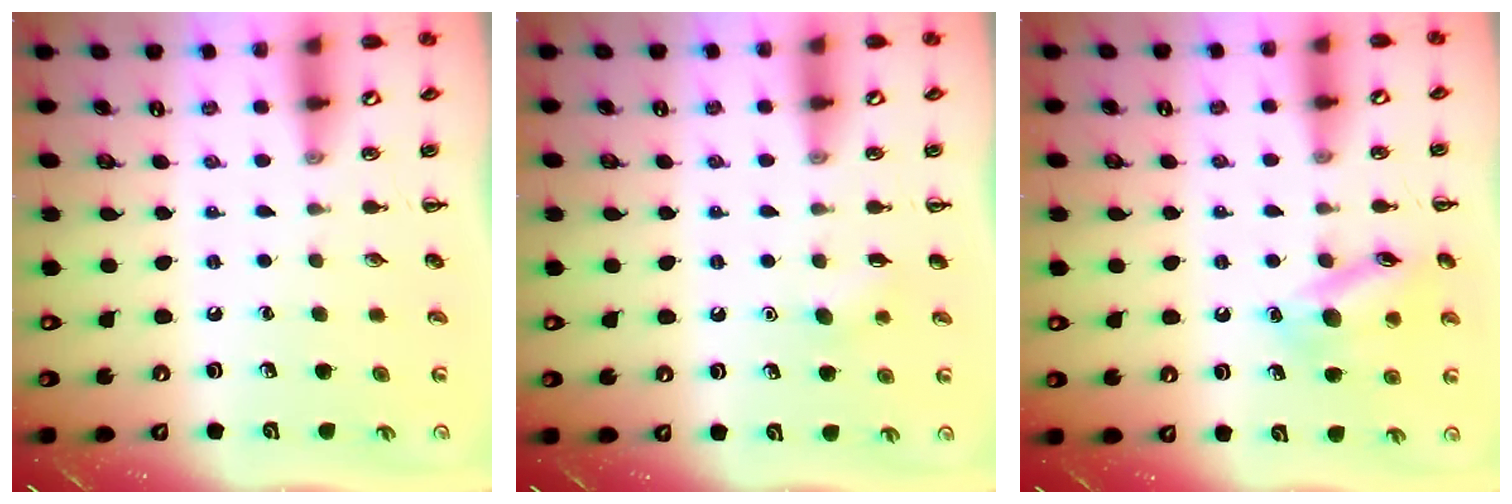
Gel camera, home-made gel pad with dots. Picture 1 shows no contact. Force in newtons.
{"total": 3.8, "press": 3.7, "slide": 0.9}
{"total": 13.1, "press": 13.1, "slide": 0.9}